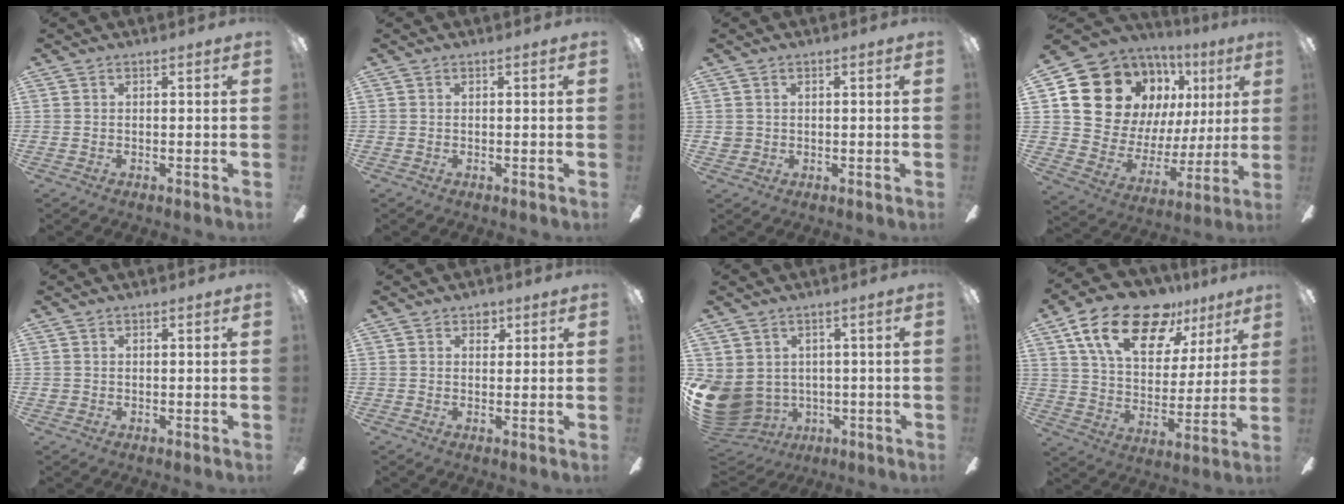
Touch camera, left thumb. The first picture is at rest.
{"total": 0.0}
{"total": 1.9, "force": [0.1, 1.8, 0.4], "torque": [-0.010, 0.004, 0.002]}
{"total": 17.4, "force": [9.7, 12.4, 7.3], "torque": [-0.145, -0.062, 0.192]}
{"total": 0.7, "force": [0.0, 0.7, 0.2], "torque": [-0.004, 0.006, 0.000]}
{"total": 2.8, "force": [1.7, 2.0, 1.0], "torque": [-0.002, -0.005, 0.026]}
{"total": 9.5, "force": [-0.7, 8.3, 4.5], "torque": [-0.143, -0.009, -0.010]}
{"total": 21.0, "force": [13.2, 10.7, 12.3], "torque": [-0.213, -0.063, 0.231]}